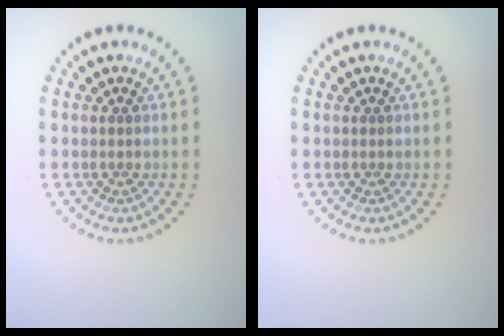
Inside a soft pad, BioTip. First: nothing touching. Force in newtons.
{"total": 0.0}